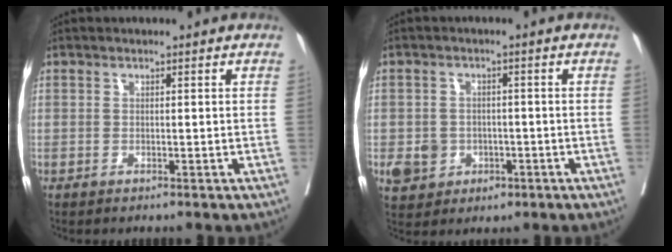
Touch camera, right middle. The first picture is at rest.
{"total": 5.7, "force": [-1.9, 5.1, 1.7], "torque": [-0.026, 0.007, -0.016]}